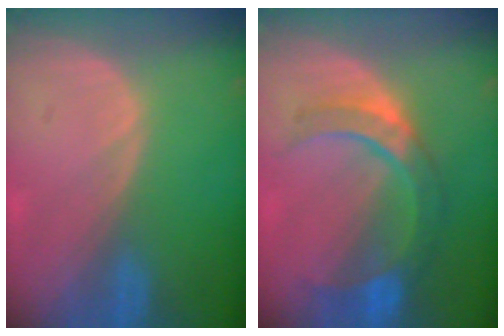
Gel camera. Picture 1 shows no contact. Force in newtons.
{"total": 7.8, "press": 7.6, "slide": 1.6}